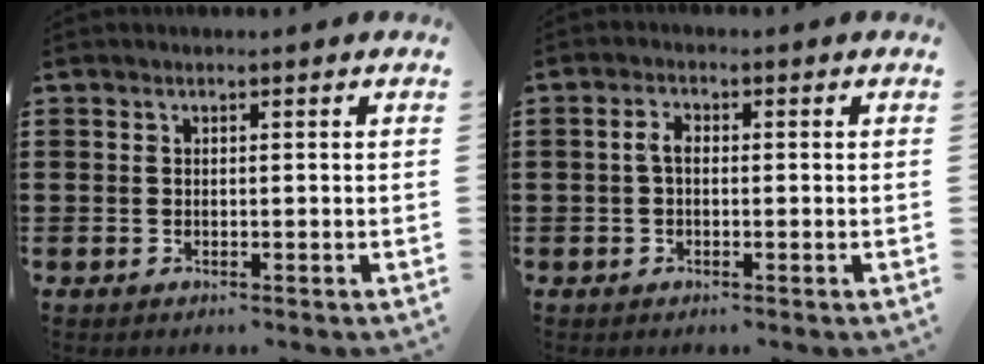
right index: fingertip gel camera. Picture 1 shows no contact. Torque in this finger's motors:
{"motor_torque": [0.57, -0.30, 0.38, 0.07]}